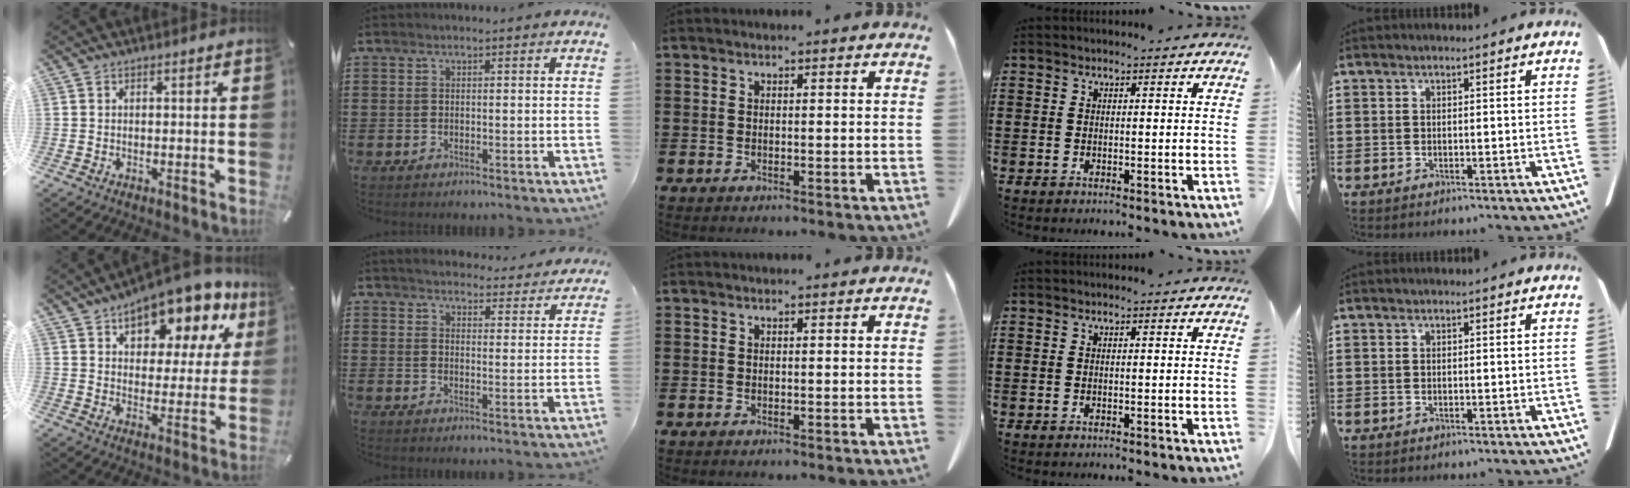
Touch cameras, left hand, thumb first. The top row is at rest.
{"thumb": {"total": 15.2, "force": [10.9, 7.5, 7.6], "torque": [-0.106, -0.077, 0.183]}, "index": {"total": 3.8, "force": [3.8, -0.1, 0.2], "torque": [-0.014, -0.032, 0.063]}}